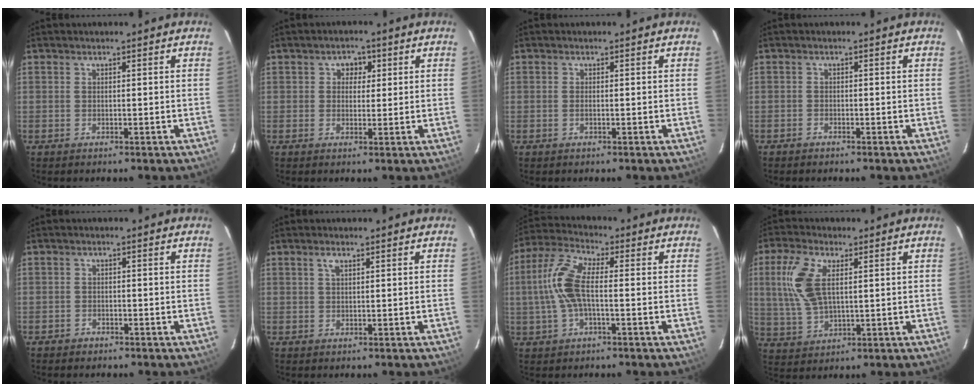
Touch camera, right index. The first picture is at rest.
{"total": 2.7, "force": [0.9, 2.3, 1.0], "torque": [-0.009, 0.010, 0.011]}
{"total": 0.6, "force": [-0.2, 0.1, 0.6], "torque": [-0.013, 0.001, -0.005]}
{"total": 0.8, "force": [-0.8, 0.1, 0.0], "torque": [-0.009, 0.002, -0.017]}
{"total": 1.4, "force": [-1.2, 0.6, 0.0], "torque": [-0.008, 0.004, -0.023]}
{"total": 1.1, "force": [0.7, 0.1, 0.8], "torque": [-0.018, 0.002, 0.013]}
{"total": 10.2, "force": [-0.5, 3.8, 9.4], "torque": [-0.209, 0.016, -0.011]}
{"total": 10.5, "force": [2.6, 5.2, 8.8], "torque": [-0.192, 0.011, 0.057]}